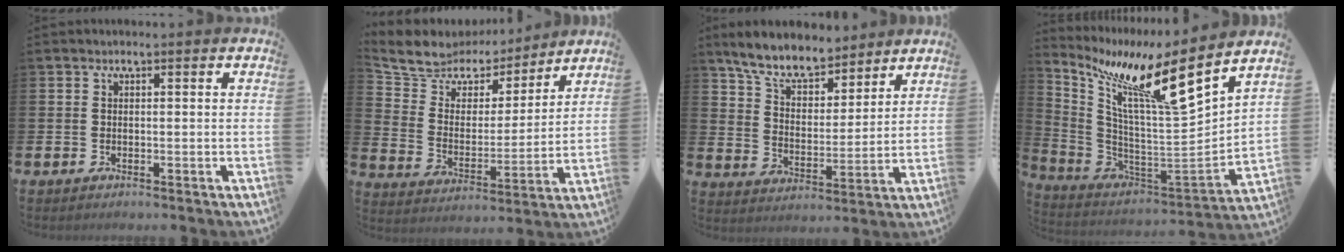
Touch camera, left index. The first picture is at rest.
{"total": 7.8, "force": [7.0, 3.4, 0.7], "torque": [-0.061, -0.052, 0.124]}
{"total": 8.3, "force": [7.4, 2.5, 2.6], "torque": [-0.082, -0.043, 0.132]}
{"total": 12.6, "force": [8.4, 1.3, 9.2], "torque": [-0.201, -0.055, 0.127]}